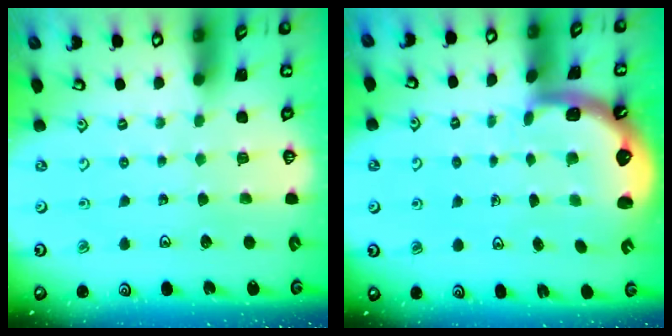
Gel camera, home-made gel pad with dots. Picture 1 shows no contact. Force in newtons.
{"total": 1.7, "press": 1.5, "slide": 0.7}